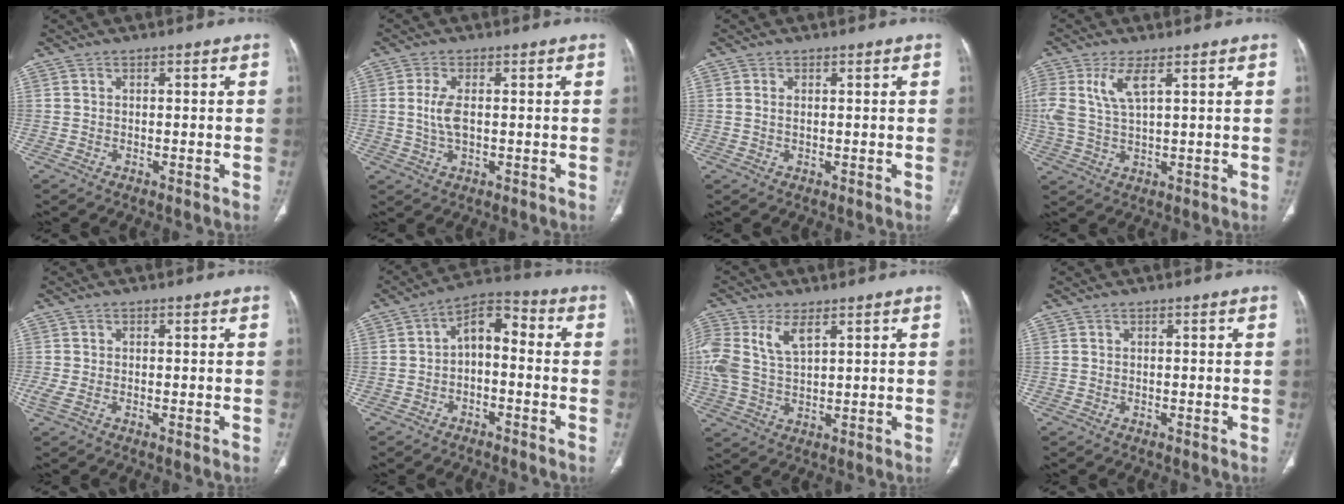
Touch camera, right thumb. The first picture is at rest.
{"total": 4.6, "force": [0.2, 2.2, 4.0], "torque": [-0.092, -0.001, 0.006]}
{"total": 0.8, "force": [0.2, 0.4, 0.7], "torque": [-0.020, 0.002, 0.007]}
{"total": 6.5, "force": [2.6, 2.2, 5.6], "torque": [-0.139, -0.005, 0.060]}
{"total": 2.1, "force": [-0.5, 0.9, 1.9], "torque": [-0.056, 0.003, -0.010]}
{"total": 7.8, "force": [-0.9, 4.6, 6.3], "torque": [-0.084, 0.042, -0.029]}
{"total": 9.9, "force": [4.1, 5.1, 7.5], "torque": [-0.178, 0.005, 0.088]}
{"total": 0.0}